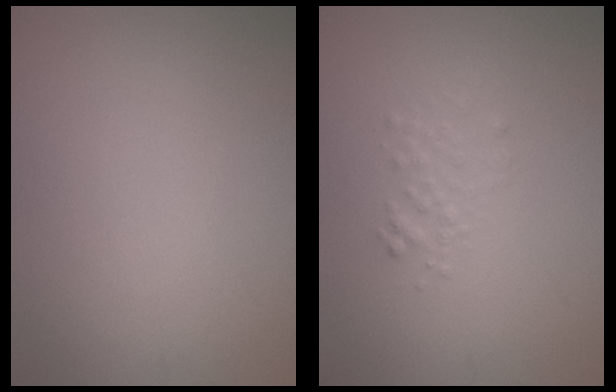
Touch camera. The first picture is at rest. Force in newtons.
{"total": 1.4, "press": 1.4, "slide": 0.1}